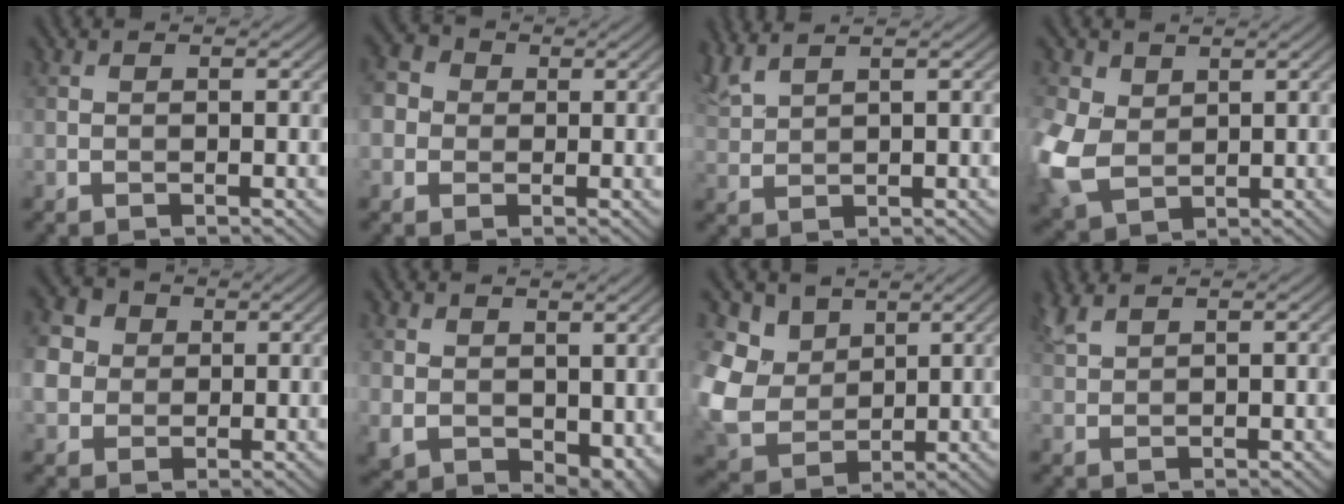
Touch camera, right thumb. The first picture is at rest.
{"total": 3.8, "force": [0.1, 3.6, 1.4], "torque": [-0.044, 0.006, -0.007]}
{"total": 3.9, "force": [3.3, 0.6, 2.1], "torque": [-0.059, 0.017, 0.074]}
{"total": 8.6, "force": [1.4, 6.5, 5.4], "torque": [-0.182, -0.003, 0.029]}
{"total": 5.8, "force": [1.0, 5.1, 2.5], "torque": [-0.090, 0.008, 0.015]}
{"total": 7.2, "force": [1.9, 5.1, 4.7], "torque": [-0.121, -0.029, 0.060]}
{"total": 10.2, "force": [3.3, 8.0, 5.4], "torque": [-0.176, 0.000, 0.063]}
{"total": 2.9, "force": [2.4, 0.4, 1.6], "torque": [-0.047, 0.012, 0.057]}